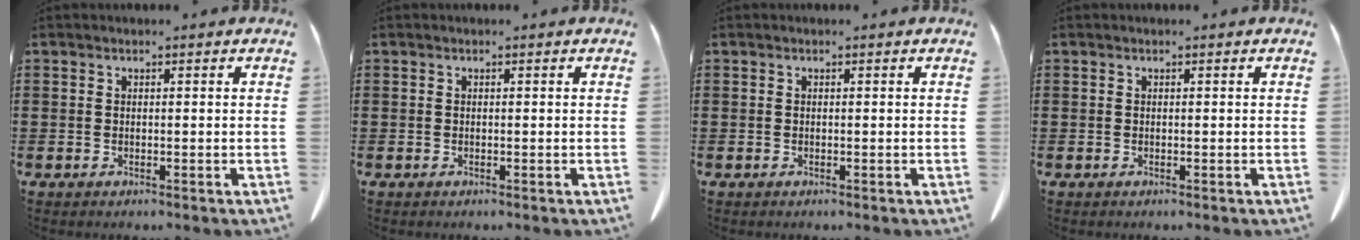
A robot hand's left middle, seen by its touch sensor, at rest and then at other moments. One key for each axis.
{"total": 0.0}
{"total": 0.0}
{"total": 0.0}